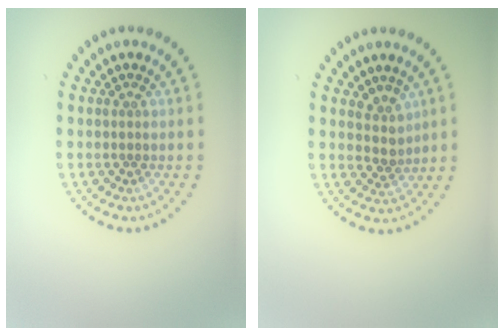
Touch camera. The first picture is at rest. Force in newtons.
{"total": 2.1, "press": 1.7, "slide": 1.3}